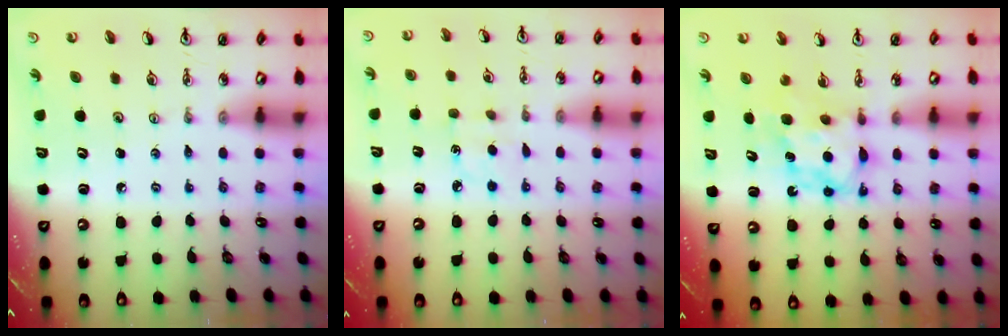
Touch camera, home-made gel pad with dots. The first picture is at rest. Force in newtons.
{"total": 4.6, "press": 4.5, "slide": 0.6}
{"total": 6.3, "press": 6.3, "slide": 0.5}